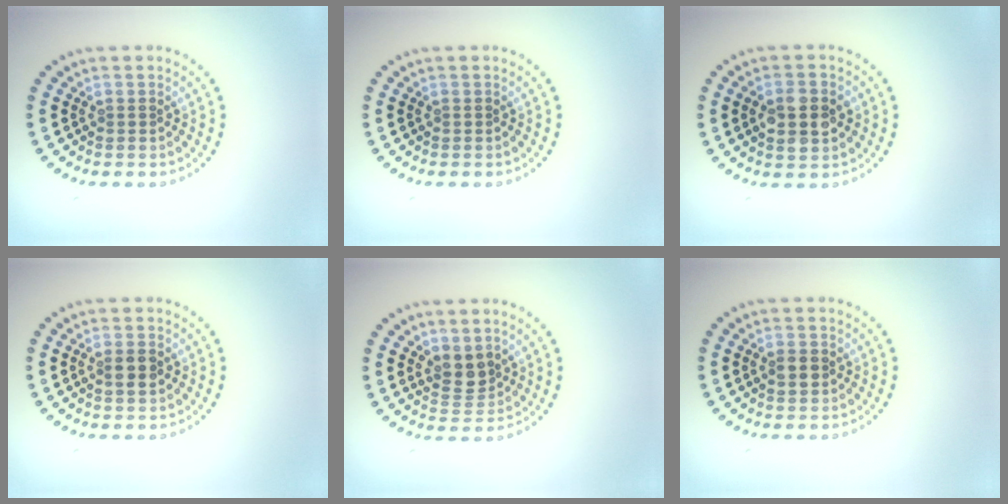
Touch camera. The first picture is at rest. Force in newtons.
{"total": 0.0}
{"total": 4.0, "press": 4.0, "slide": 0.2}
{"total": 1.7, "press": 1.7, "slide": 0.5}
{"total": 2.2, "press": 1.8, "slide": 1.2}
{"total": 1.8, "press": 1.8, "slide": 0.0}